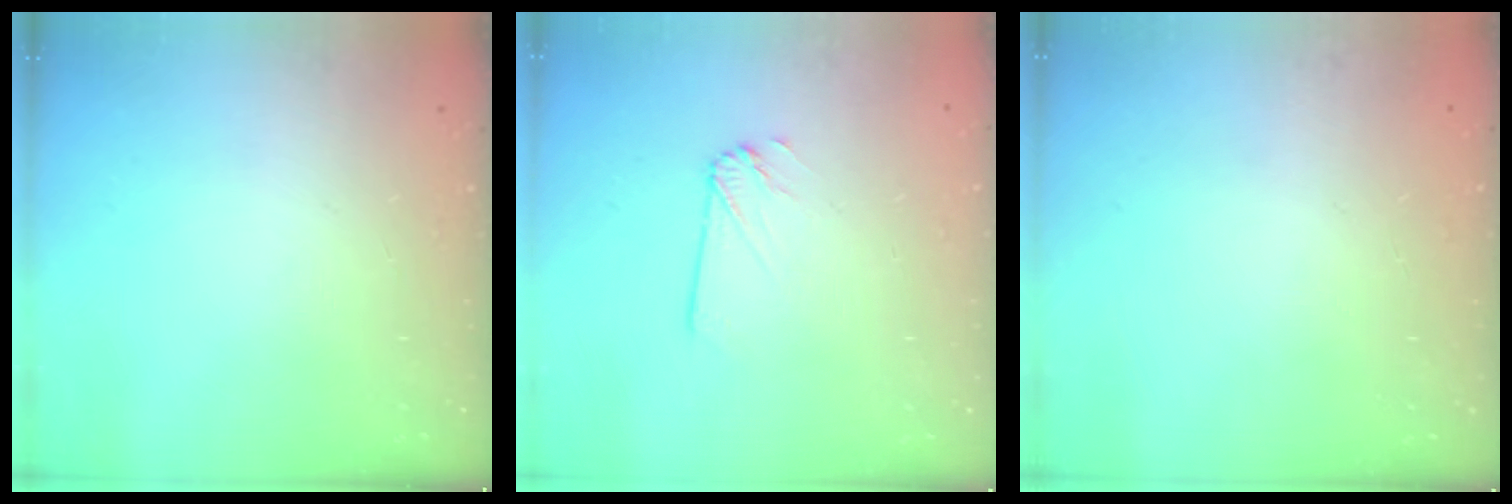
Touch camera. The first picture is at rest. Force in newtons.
{"total": 1.8, "press": 1.8, "slide": 0.0}
{"total": 0.0}